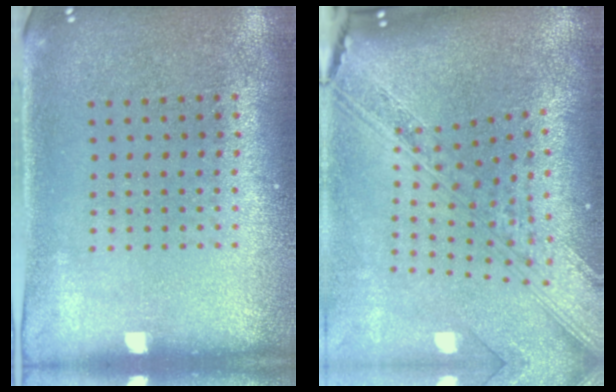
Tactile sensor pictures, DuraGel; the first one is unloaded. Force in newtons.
{"total": 4.1, "press": 2.9, "slide": 2.9}